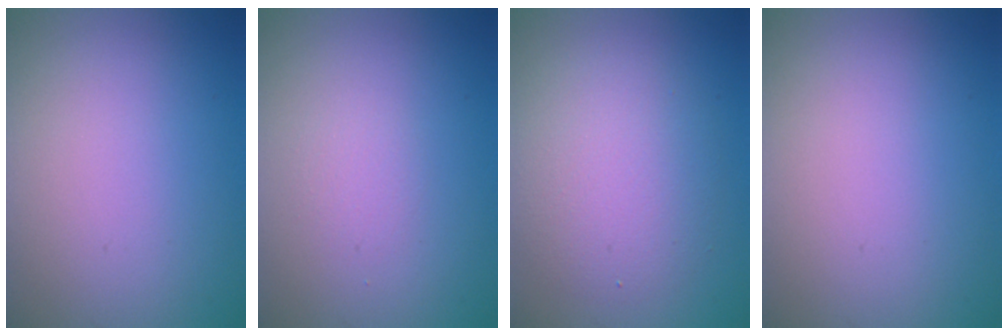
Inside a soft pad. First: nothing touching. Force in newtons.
{"total": 1.0, "press": 0.9, "slide": 0.1}
{"total": 4.6, "press": 4.6, "slide": 0.2}
{"total": 0.0}